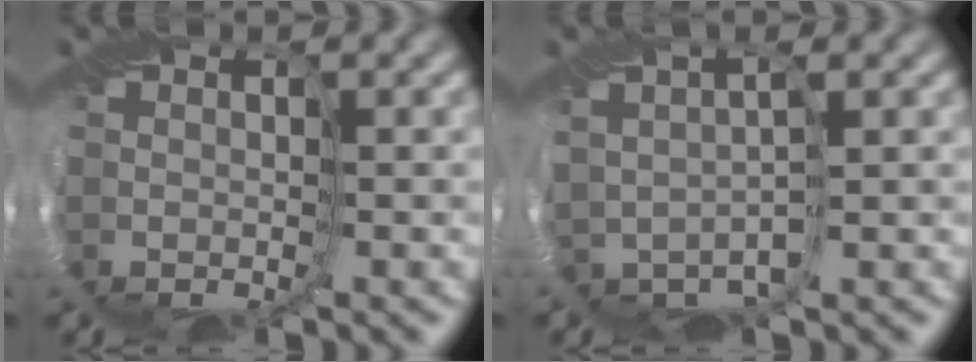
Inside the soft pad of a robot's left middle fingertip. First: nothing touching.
{"total": 1.2, "force": [0.9, -0.5, -0.5], "torque": [-0.019, 0.021, 0.031]}